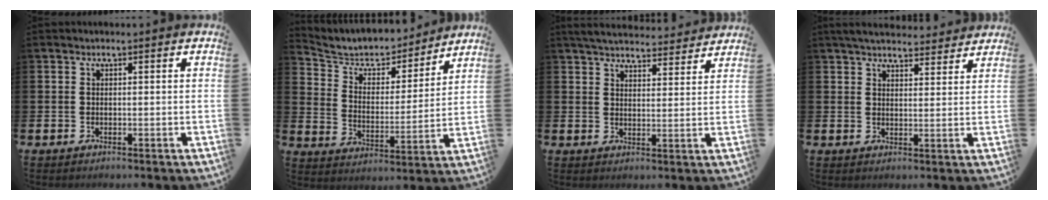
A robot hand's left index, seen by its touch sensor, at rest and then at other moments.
{"total": 6.1, "force": [5.5, 2.5, 0.8], "torque": [-0.054, -0.041, 0.090]}
{"total": 5.4, "force": [5.3, 1.0, 0.7], "torque": [-0.027, -0.033, 0.093]}
{"total": 4.9, "force": [4.7, 0.9, 0.9], "torque": [-0.026, -0.022, 0.085]}